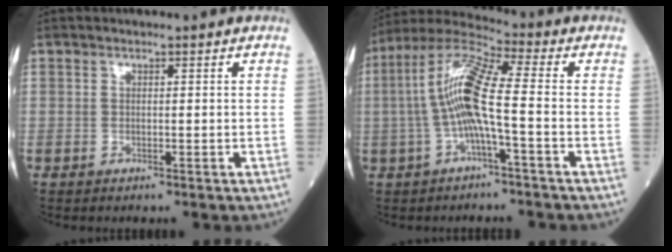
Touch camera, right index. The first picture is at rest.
{"total": 10.7, "force": [-1.2, 0.7, 10.6], "torque": [-0.220, 0.022, -0.031]}